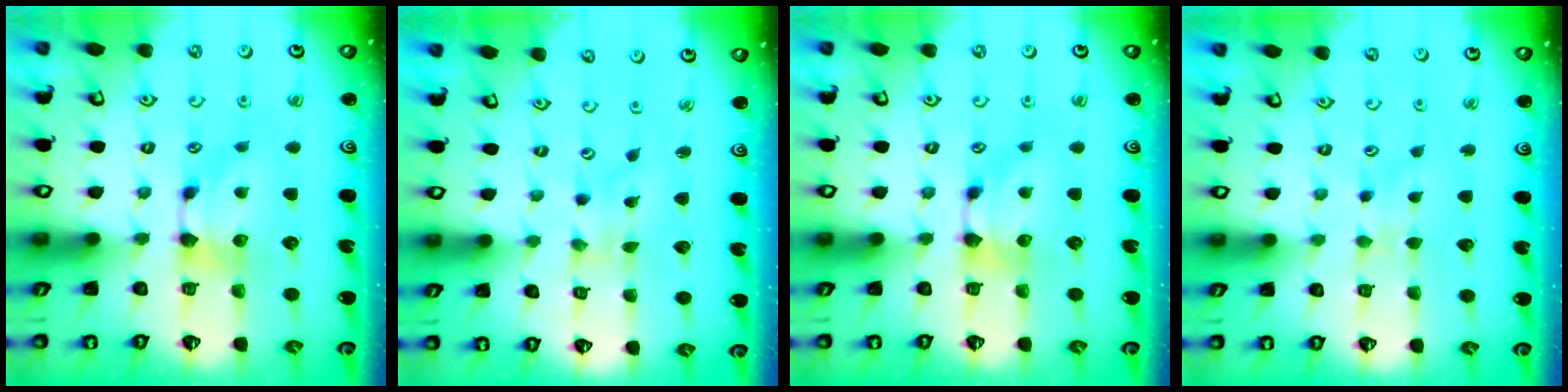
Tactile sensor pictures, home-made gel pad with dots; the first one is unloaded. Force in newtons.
{"total": 5.1, "press": 5.1, "slide": 0.7}
{"total": 0.0}
{"total": 2.6, "press": 2.5, "slide": 0.3}